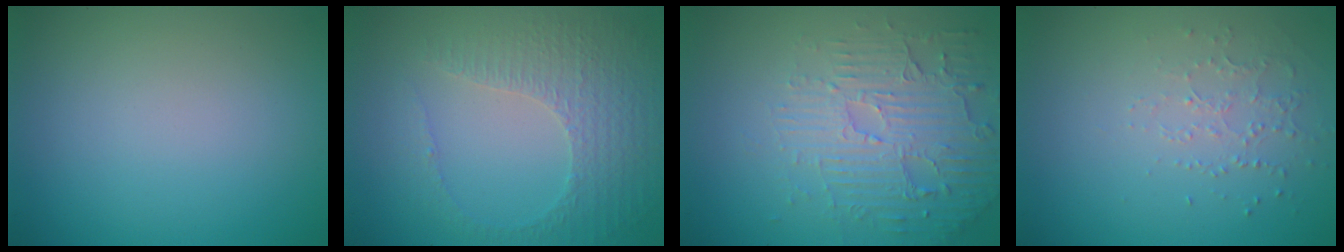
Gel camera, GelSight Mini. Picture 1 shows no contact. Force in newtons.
{"total": 4.6, "press": 3.3, "slide": 3.2}
{"total": 5.6, "press": 3.7, "slide": 4.2}
{"total": 1.0, "press": 0.7, "slide": 0.8}